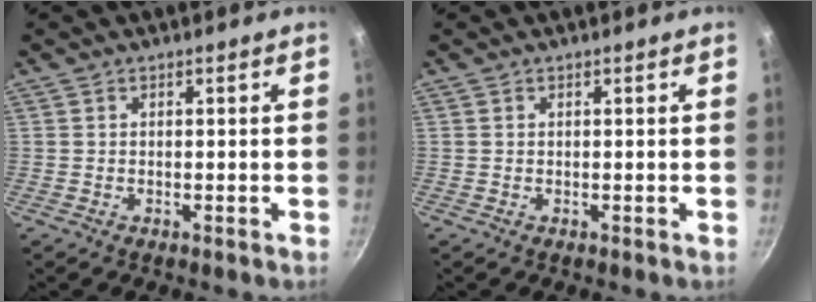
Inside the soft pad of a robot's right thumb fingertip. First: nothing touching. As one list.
[{"total": 0.0}]